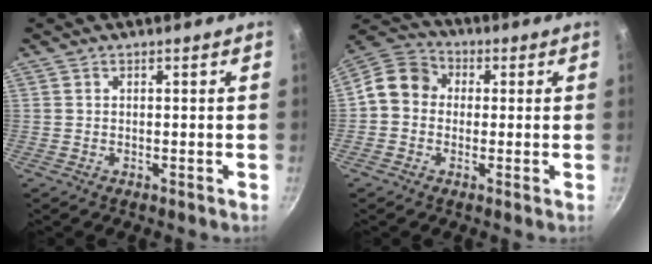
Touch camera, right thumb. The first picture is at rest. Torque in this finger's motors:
{"motor_torque": [0.97, 1.23, 0.51, -0.88, 0.03]}